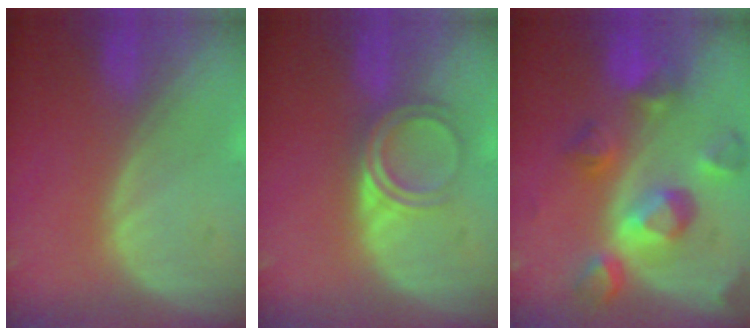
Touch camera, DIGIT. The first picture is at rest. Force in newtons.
{"total": 4.7, "press": 4.2, "slide": 2.2}
{"total": 10.3, "press": 9.2, "slide": 4.7}